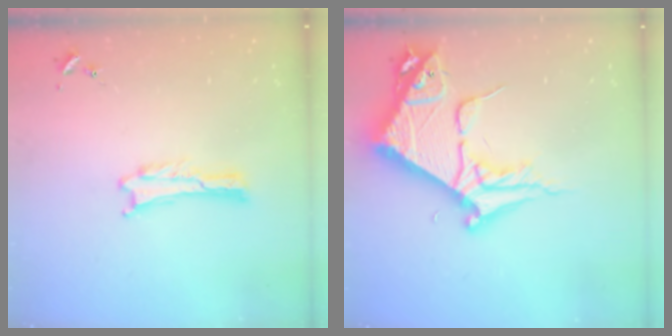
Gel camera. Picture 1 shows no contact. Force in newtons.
{"total": 10.1, "press": 10.0, "slide": 1.1}